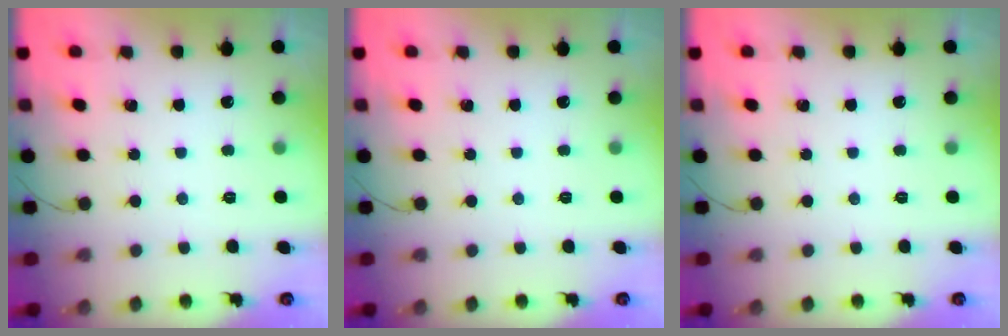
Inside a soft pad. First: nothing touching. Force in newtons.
{"total": 0.0}
{"total": 0.0}